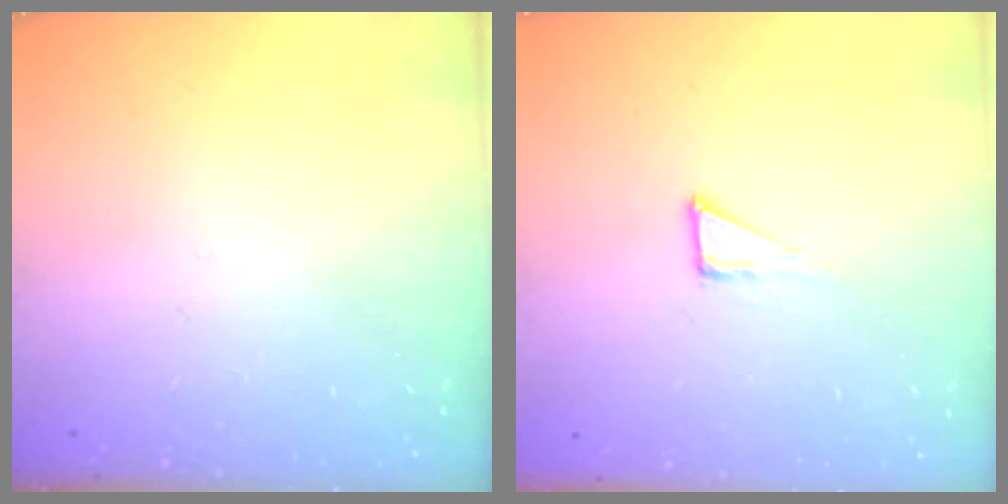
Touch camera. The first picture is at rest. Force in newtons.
{"total": 5.1, "press": 5.0, "slide": 0.4}